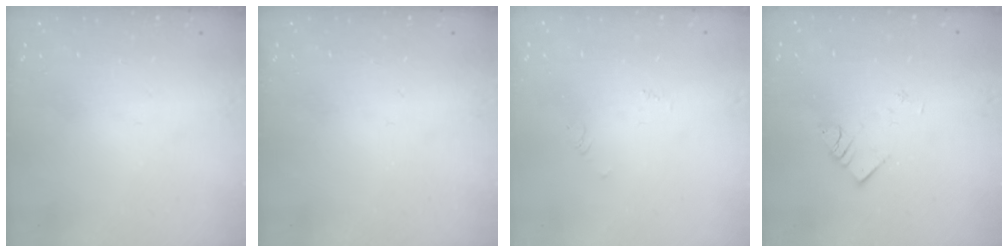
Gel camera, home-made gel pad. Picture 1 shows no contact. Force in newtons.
{"total": 0.0}
{"total": 2.7, "press": 2.7, "slide": 0.2}
{"total": 3.7, "press": 3.7, "slide": 0.1}